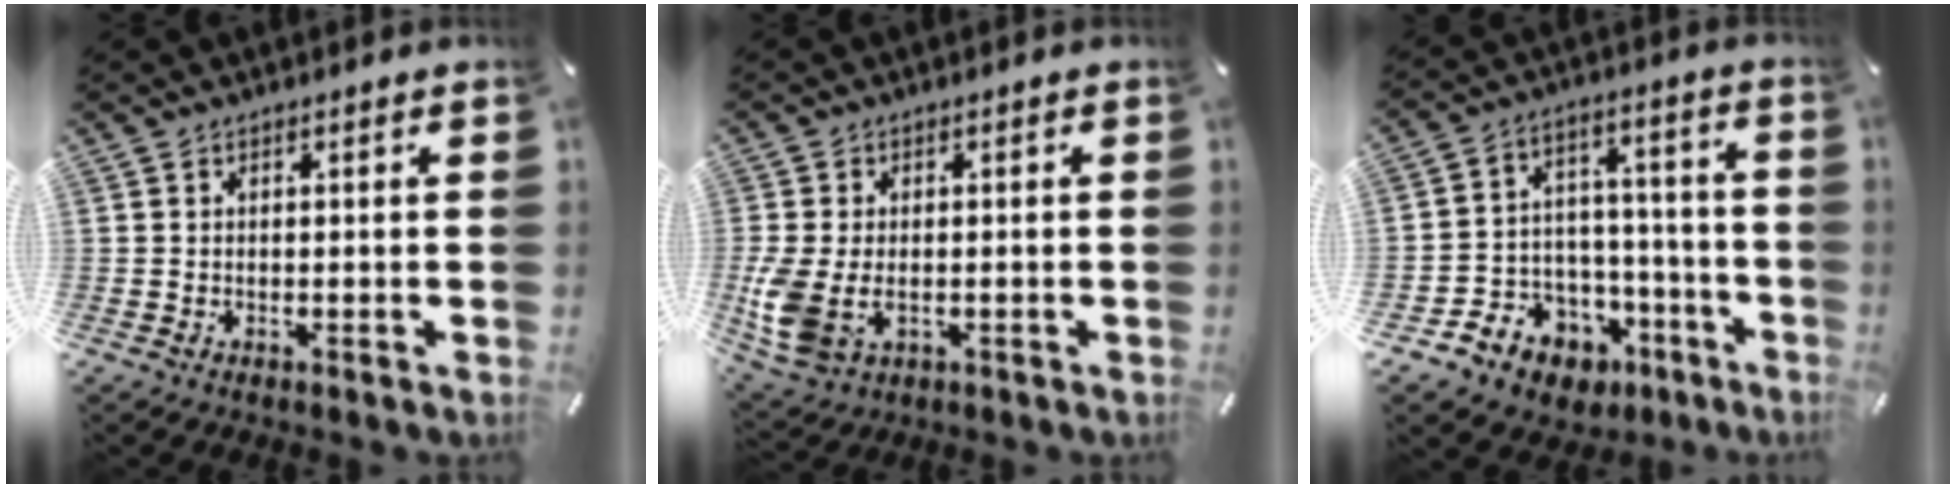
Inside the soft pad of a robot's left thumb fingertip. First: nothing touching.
{"total": 7.8, "force": [-1.2, 5.3, 5.6], "torque": [-0.139, -0.004, -0.019]}
{"total": 9.2, "force": [-3.8, 8.3, 1.4], "torque": [-0.017, 0.023, -0.051]}